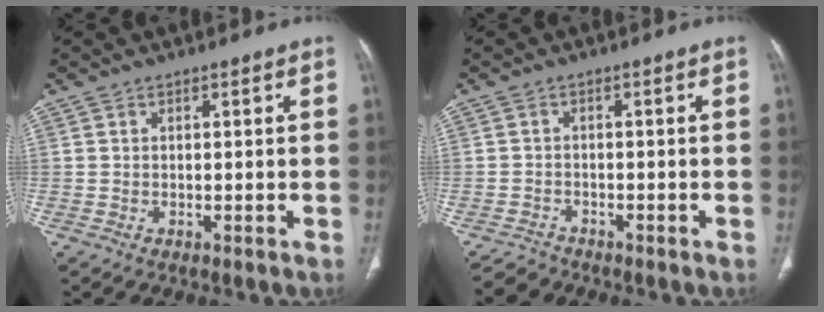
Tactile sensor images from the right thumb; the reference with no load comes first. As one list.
[{"total": 2.4, "force": [-2.2, 0.7, -0.7], "torque": [0.008, -0.001, -0.043]}]